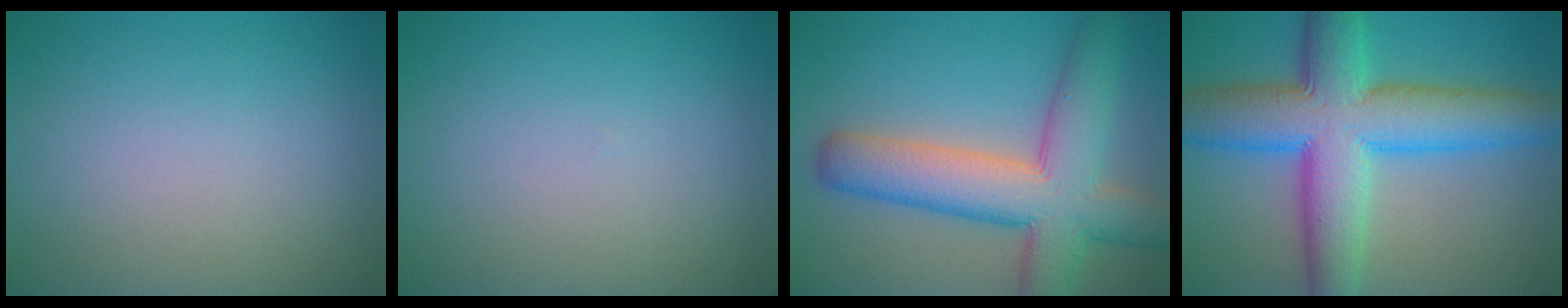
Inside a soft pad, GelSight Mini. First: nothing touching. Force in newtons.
{"total": 0.0}
{"total": 9.8, "press": 9.7, "slide": 0.6}
{"total": 11.6, "press": 11.6, "slide": 0.2}